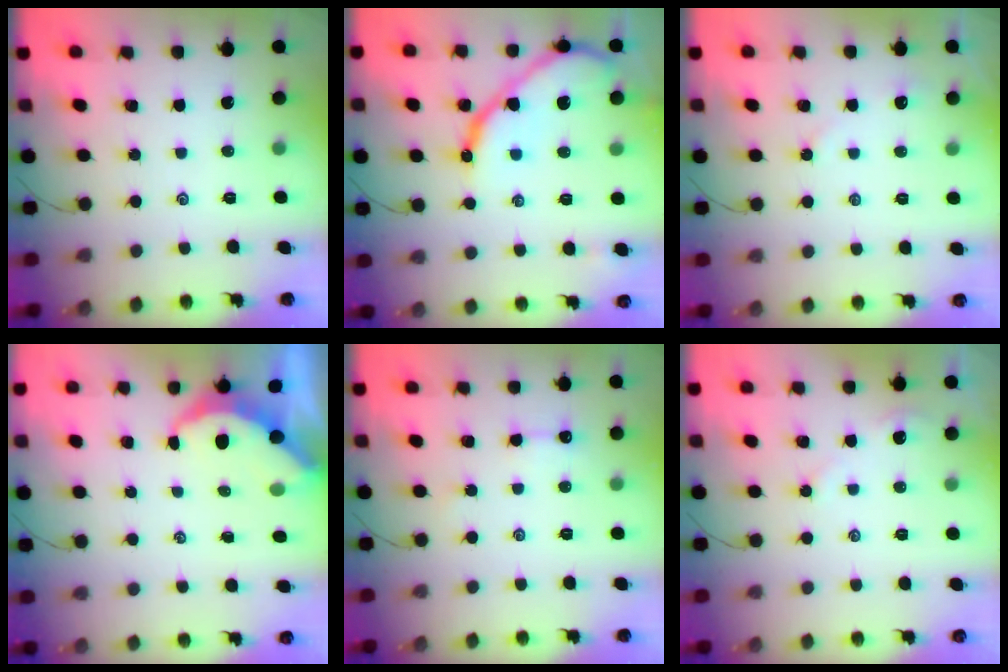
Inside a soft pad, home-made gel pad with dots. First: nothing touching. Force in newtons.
{"total": 13.2, "press": 13.1, "slide": 1.2}
{"total": 3.7, "press": 3.7, "slide": 0.4}
{"total": 5.0, "press": 5.0, "slide": 0.5}
{"total": 3.0, "press": 3.0, "slide": 0.4}
{"total": 2.8, "press": 2.8, "slide": 0.4}